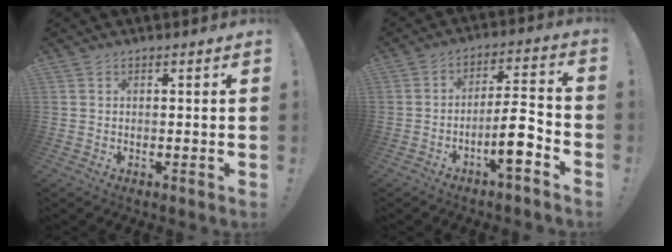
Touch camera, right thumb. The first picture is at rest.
{"total": 10.7, "force": [-4.9, 2.5, 9.1], "torque": [-0.142, 0.021, -0.088]}